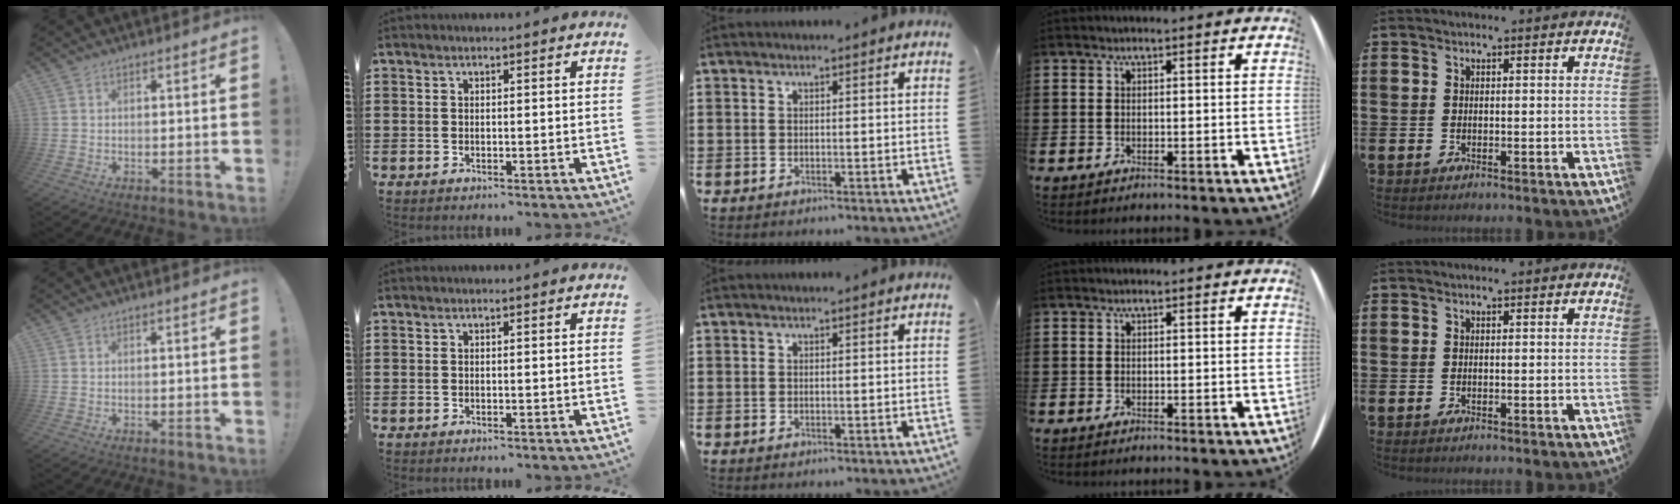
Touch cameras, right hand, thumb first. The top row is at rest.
{}